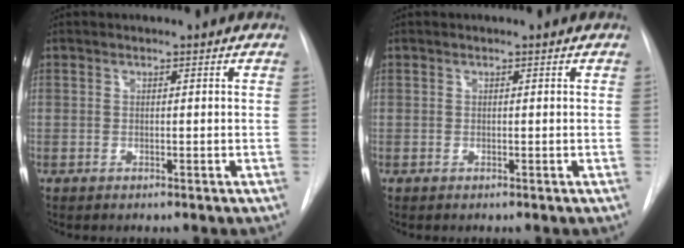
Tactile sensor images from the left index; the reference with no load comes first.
{"total": 0.0}